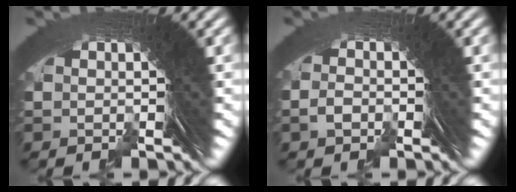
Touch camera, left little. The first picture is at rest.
{"total": 1.1, "force": [-1.1, 0.0, 0.0], "torque": [0.015, 0.011, -0.026]}